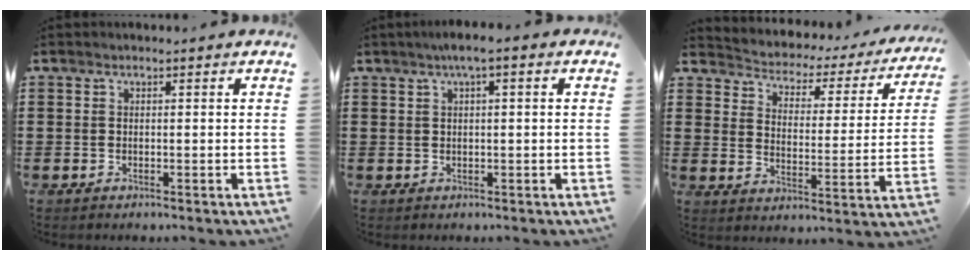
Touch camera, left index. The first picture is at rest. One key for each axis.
{"total": 2.2, "fx": 0.6, "fy": 0.3, "fz": 2.2, "tx": -0.039, "ty": 0.001, "tz": 0.010}
{"total": 2.4, "fx": 2.2, "fy": 0.8, "fz": 0.3, "tx": -0.026, "ty": -0.025, "tz": 0.026}